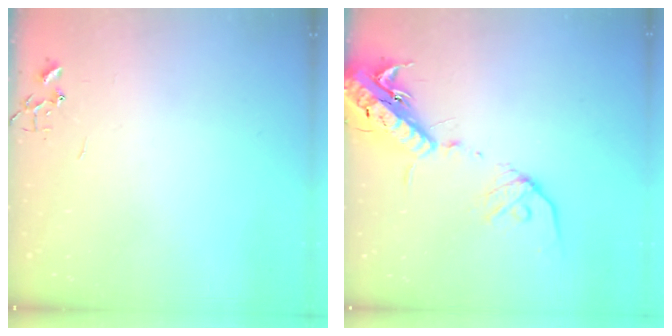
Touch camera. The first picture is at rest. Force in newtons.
{"total": 17.9, "press": 17.4, "slide": 4.3}